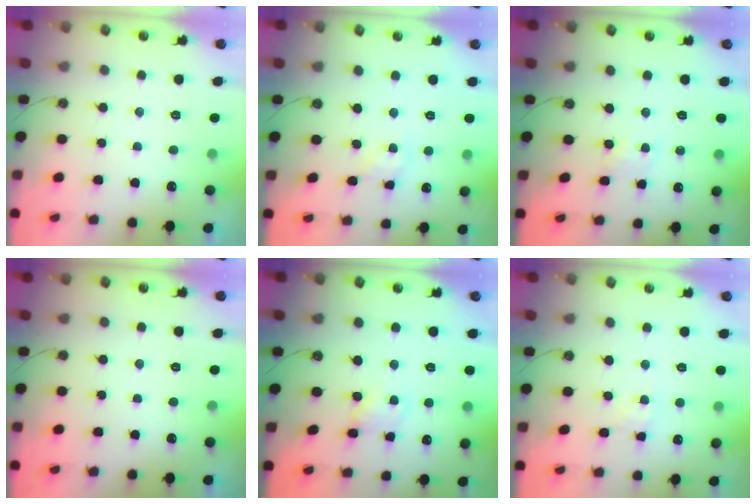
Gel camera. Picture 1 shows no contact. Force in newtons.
{"total": 3.3, "press": 3.3, "slide": 0.3}
{"total": 1.7, "press": 1.7, "slide": 0.2}
{"total": 0.0}
{"total": 1.8, "press": 1.8, "slide": 0.2}
{"total": 1.6, "press": 1.6, "slide": 0.3}